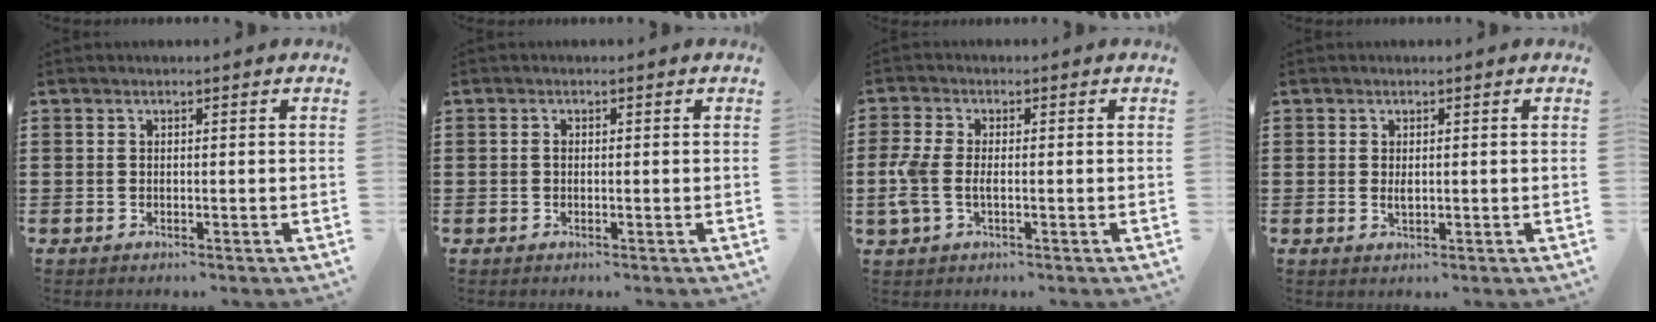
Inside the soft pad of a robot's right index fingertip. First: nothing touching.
{"total": 0.6, "force": [-0.1, 0.4, 0.5], "torque": [-0.010, 0.000, -0.002]}
{"total": 4.0, "force": [-0.7, 1.9, 3.4], "torque": [-0.090, -0.007, -0.021]}
{"total": 1.3, "force": [0.2, 0.7, 1.1], "torque": [-0.023, 0.004, 0.002]}